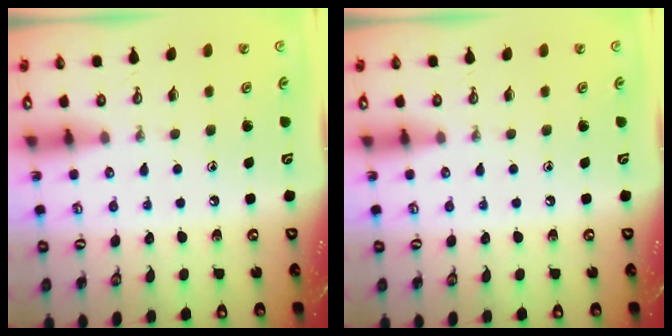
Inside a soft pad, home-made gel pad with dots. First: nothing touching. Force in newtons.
{"total": 0.0}